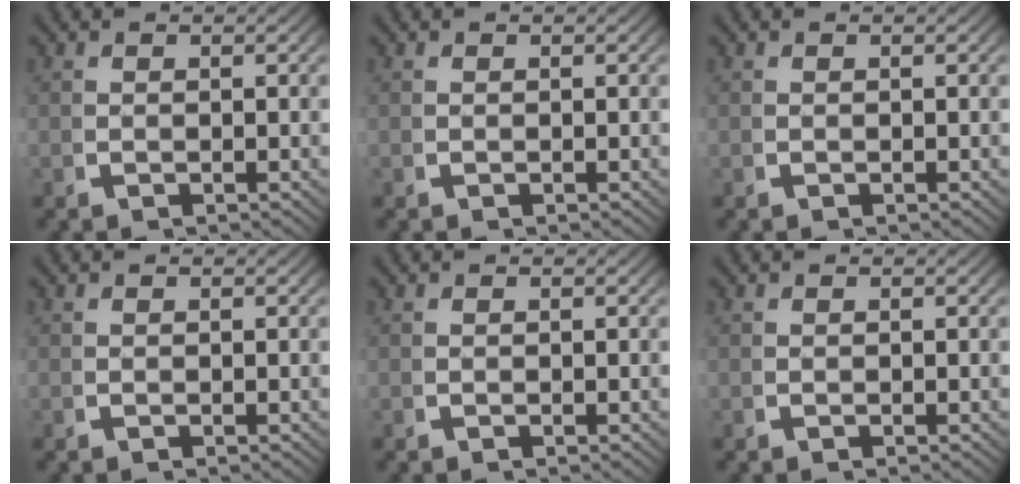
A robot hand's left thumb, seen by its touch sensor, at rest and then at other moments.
{"total": 0.0}
{"total": 0.0}
{"total": 0.0}
{"total": 0.0}
{"total": 0.0}